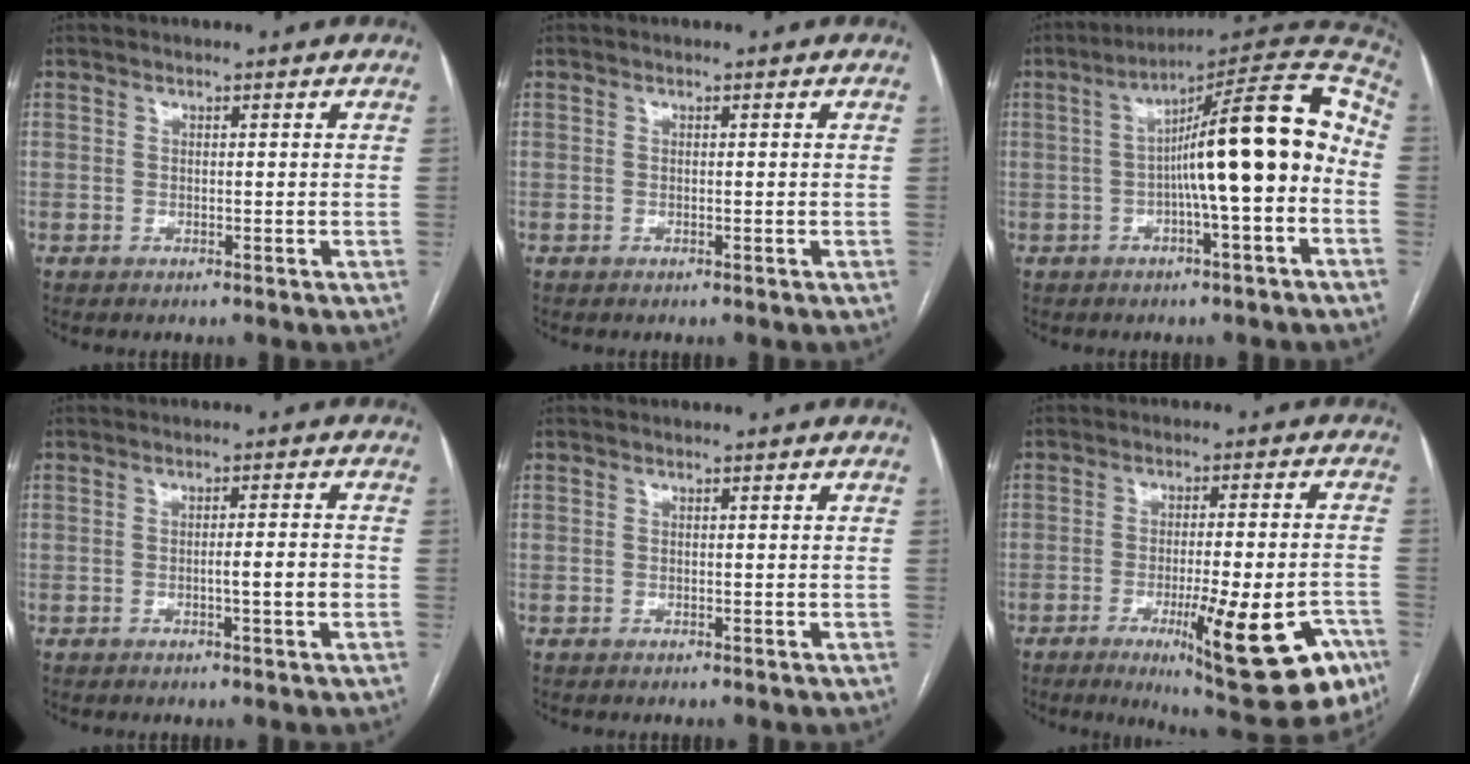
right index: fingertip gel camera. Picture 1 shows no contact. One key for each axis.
{"total": 0.0}
{"total": 16.3, "fx": -1.1, "fy": 1.2, "fz": 16.2, "tx": -0.241, "ty": 0.037, "tz": -0.023}
{"total": 3.4, "fx": -0.9, "fy": -0.1, "fz": 3.2, "tx": -0.049, "ty": 0.000, "tz": -0.013}
{"total": 0.0}
{"total": 18.9, "fx": -9.0, "fy": 3.3, "fz": 16.2, "tx": -0.156, "ty": -0.005, "tz": -0.116}